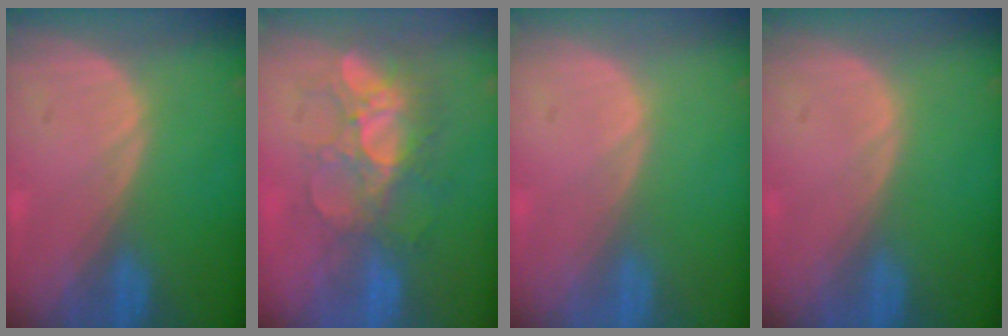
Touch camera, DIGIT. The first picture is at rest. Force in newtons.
{"total": 9.2, "press": 8.2, "slide": 4.3}
{"total": 0.0}
{"total": 0.0}